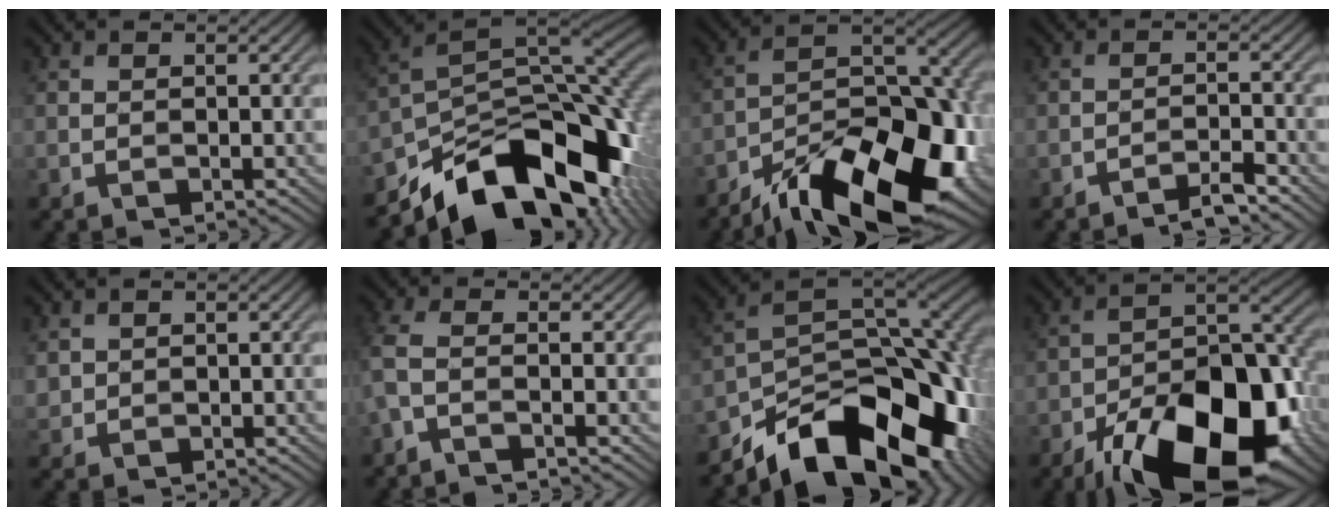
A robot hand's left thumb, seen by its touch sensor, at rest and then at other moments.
{"total": 17.2, "force": [-10.2, 8.2, 11.2], "torque": [-0.184, -0.024, -0.173]}
{"total": 17.5, "force": [-11.0, 7.0, 11.7], "torque": [-0.192, -0.009, -0.192]}
{"total": 3.0, "force": [-2.5, 0.3, 1.6], "torque": [-0.024, 0.011, -0.048]}
{"total": 1.5, "force": [0.8, 1.2, 0.4], "torque": [-0.015, -0.003, 0.020]}
{"total": 3.0, "force": [-1.4, 0.6, 2.6], "torque": [-0.068, 0.000, -0.045]}
{"total": 16.6, "force": [-10.8, 8.1, 9.6], "torque": [-0.154, -0.023, -0.169]}
{"total": 19.1, "force": [-10.9, 8.9, 12.9], "torque": [-0.178, -0.012, -0.182]}